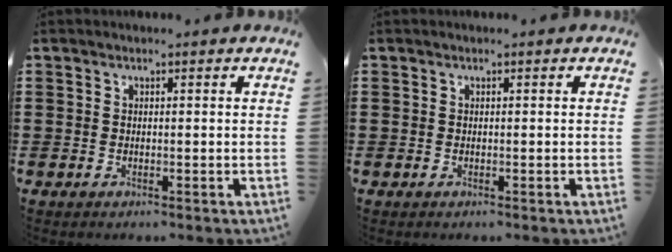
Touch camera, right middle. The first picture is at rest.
{"total": 0.0}